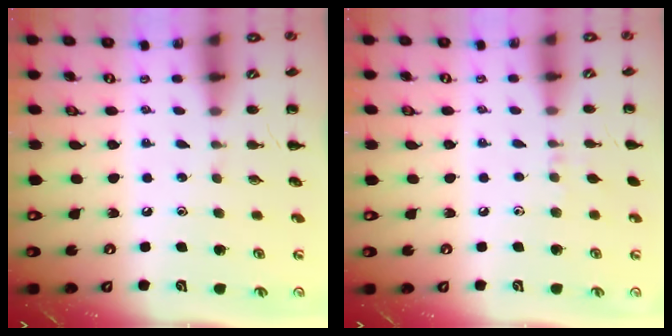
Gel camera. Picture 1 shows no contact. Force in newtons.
{"total": 4.9, "press": 4.5, "slide": 1.8}